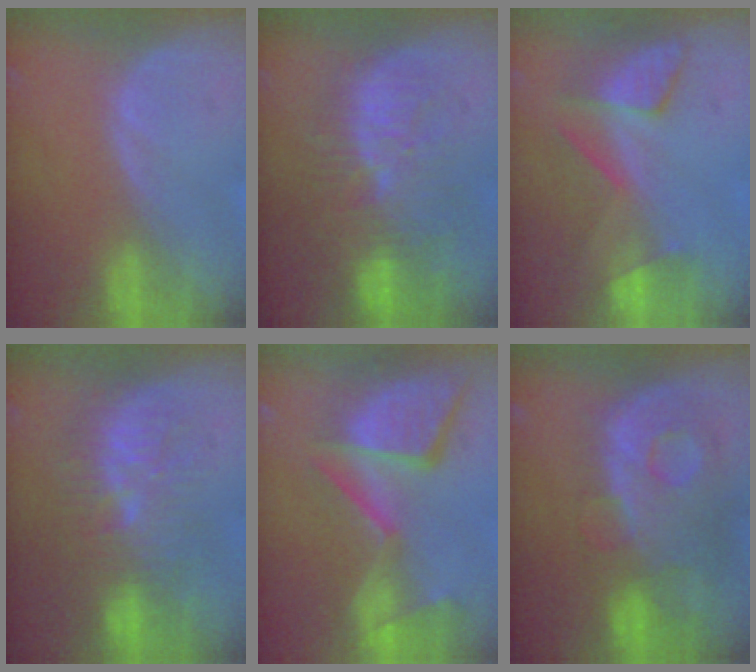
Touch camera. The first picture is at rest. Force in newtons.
{"total": 11.3, "press": 9.9, "slide": 5.5}
{"total": 7.3, "press": 7.0, "slide": 2.2}
{"total": 9.6, "press": 9.2, "slide": 2.8}
{"total": 13.5, "press": 11.0, "slide": 7.8}
{"total": 11.1, "press": 9.7, "slide": 5.5}